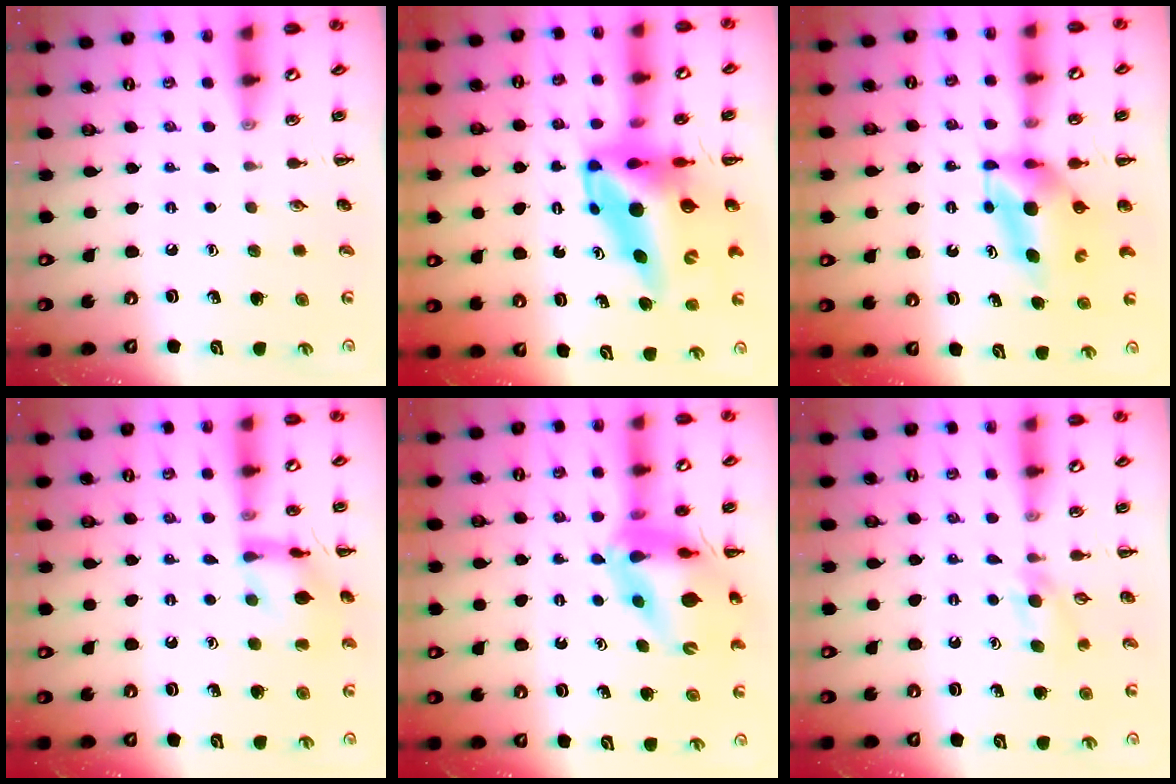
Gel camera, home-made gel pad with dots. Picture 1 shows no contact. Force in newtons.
{"total": 13.2, "press": 12.5, "slide": 4.1}
{"total": 5.7, "press": 5.6, "slide": 0.9}
{"total": 12.6, "press": 12.6, "slide": 0.4}
{"total": 13.4, "press": 12.8, "slide": 4.0}
{"total": 3.8, "press": 3.6, "slide": 1.3}